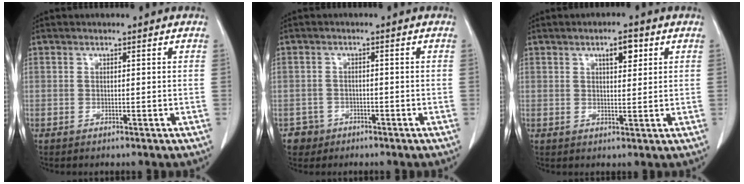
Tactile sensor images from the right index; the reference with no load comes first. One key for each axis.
{"total": 3.4, "fx": -1.7, "fy": 2.9, "fz": -0.4, "tx": 0.012, "ty": 0.013, "tz": -0.028}
{"total": 4.1, "fx": 1.9, "fy": 1.6, "fz": 3.2, "tx": -0.054, "ty": 0.003, "tz": 0.030}